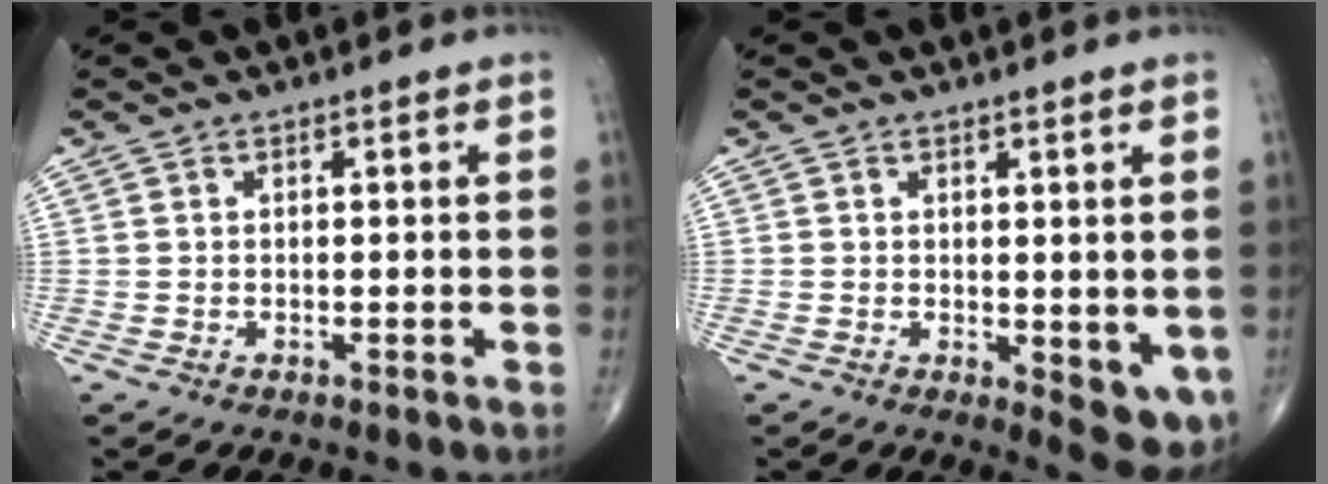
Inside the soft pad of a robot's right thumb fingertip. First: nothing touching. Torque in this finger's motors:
{"motor_torque": [-0.11, 0.53, 0.05, -0.18, -0.03]}